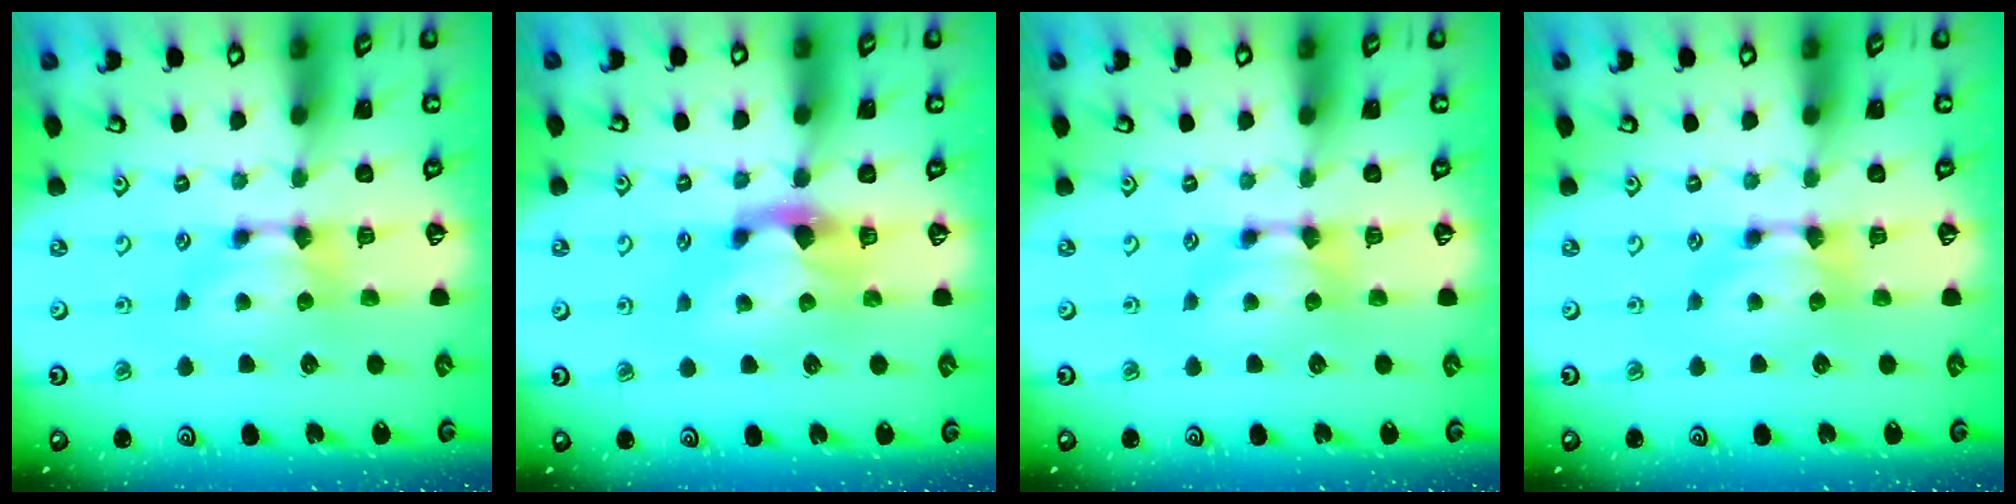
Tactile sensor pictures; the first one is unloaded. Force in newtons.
{"total": 2.0, "press": 1.6, "slide": 1.2}
{"total": 0.0}
{"total": 0.0}